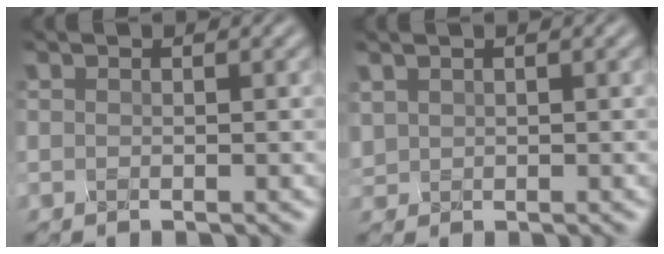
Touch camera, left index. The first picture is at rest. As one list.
[{"total": 1.4, "force": [0.6, -0.7, -1.1], "torque": [-0.001, 0.006, 0.035]}]